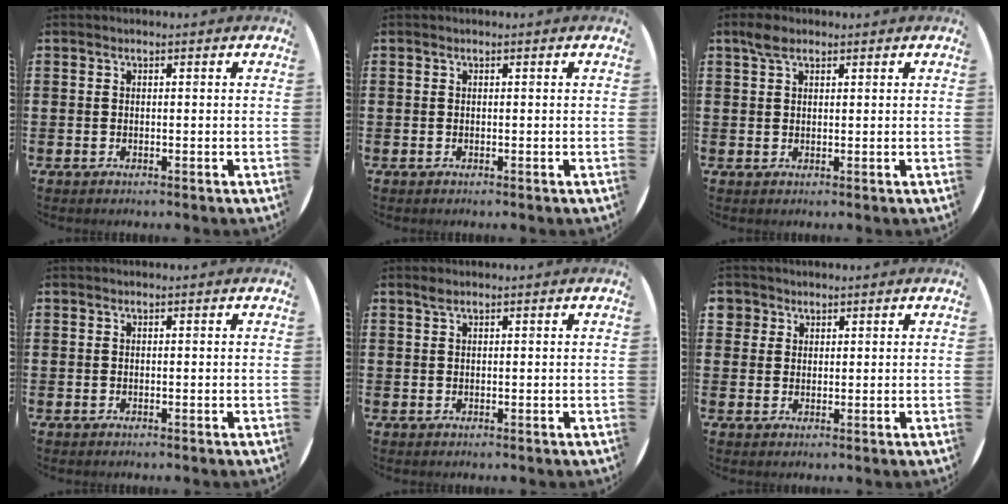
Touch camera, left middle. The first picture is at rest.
{"total": 0.0}
{"total": 2.3, "force": [1.7, 1.1, 1.2], "torque": [-0.018, 0.003, 0.029]}
{"total": 0.0}
{"total": 0.7, "force": [0.6, 0.1, 0.4], "torque": [-0.009, 0.001, 0.011]}
{"total": 2.1, "force": [1.4, 1.5, 0.0], "torque": [0.003, 0.004, 0.026]}